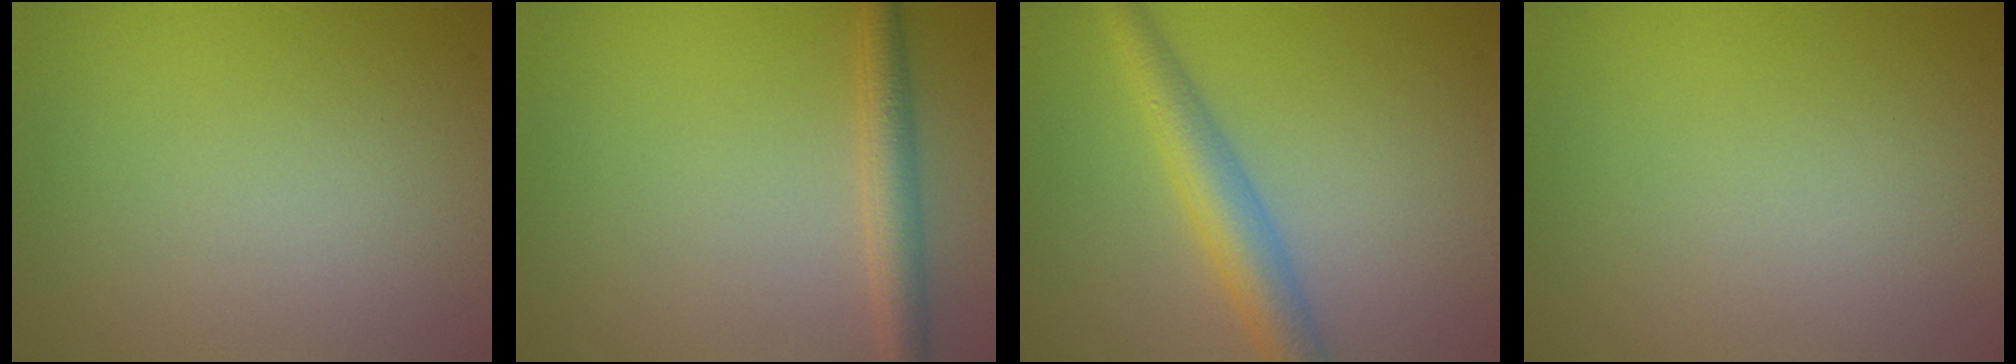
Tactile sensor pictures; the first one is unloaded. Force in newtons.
{"total": 2.6, "press": 2.6, "slide": 0.1}
{"total": 4.4, "press": 4.4, "slide": 0.1}
{"total": 0.0}